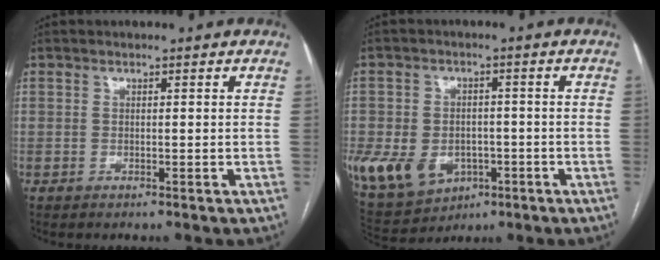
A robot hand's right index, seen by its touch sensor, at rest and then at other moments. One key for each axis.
{"total": 17.9, "fx": -5.9, "fy": 13.8, "fz": 9.7, "tx": -0.240, "ty": 0.008, "tz": -0.076}